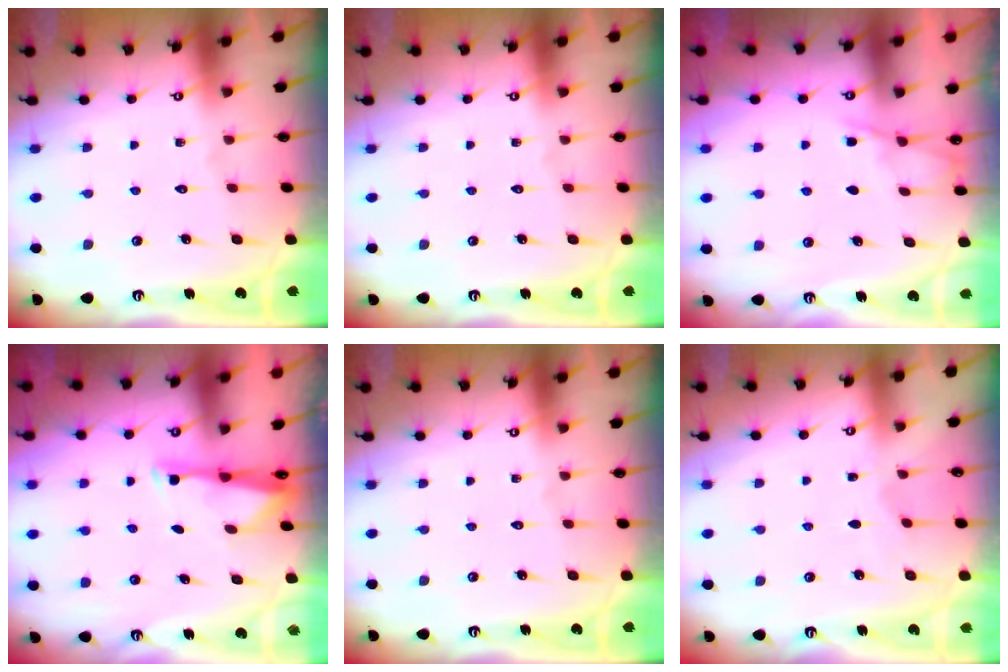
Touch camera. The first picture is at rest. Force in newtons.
{"total": 0.0}
{"total": 4.0, "press": 3.9, "slide": 0.6}
{"total": 3.0, "press": 3.0, "slide": 0.6}
{"total": 0.0}
{"total": 2.1, "press": 2.1, "slide": 0.4}